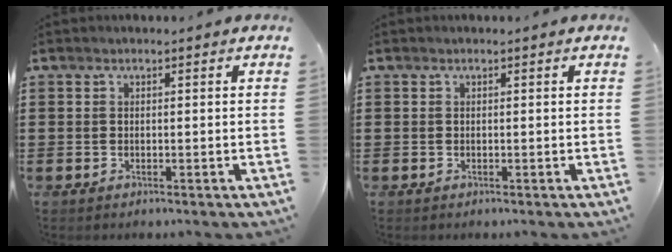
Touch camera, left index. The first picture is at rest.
{"total": 0.0}